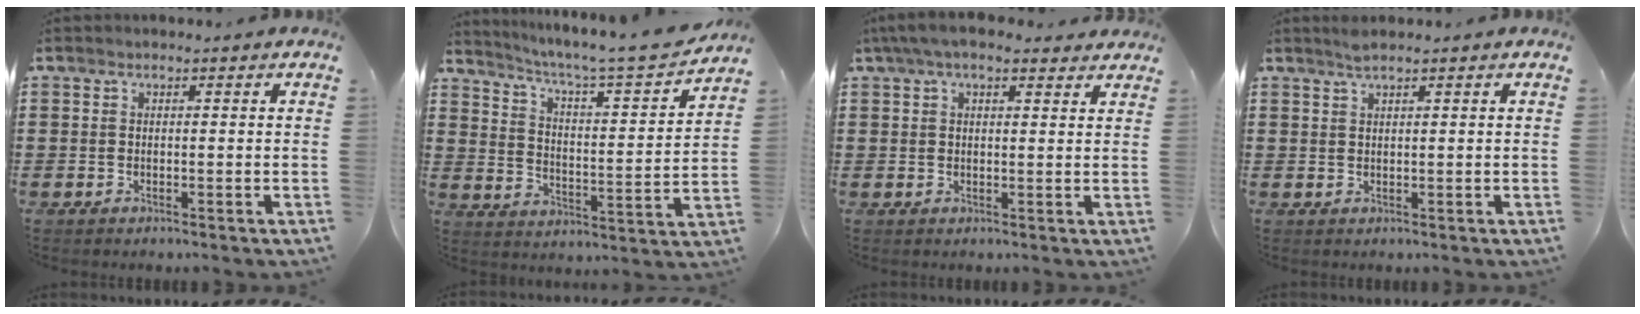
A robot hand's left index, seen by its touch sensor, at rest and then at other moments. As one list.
[{"total": 4.9, "force": [4.1, -0.2, 2.6], "torque": [-0.073, -0.038, 0.058]}, {"total": 4.8, "force": [3.6, 1.6, 2.7], "torque": [-0.062, 0.002, 0.066]}, {"total": 1.6, "force": [1.3, 0.1, 1.0], "torque": [-0.021, 0.000, 0.024]}]